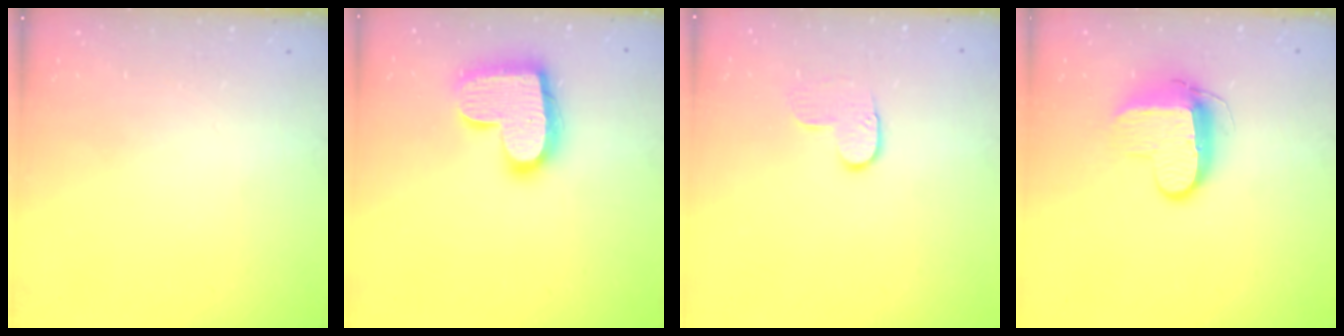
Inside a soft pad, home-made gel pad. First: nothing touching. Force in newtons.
{"total": 17.0, "press": 17.0, "slide": 1.1}
{"total": 5.4, "press": 5.4, "slide": 0.3}
{"total": 10.2, "press": 10.1, "slide": 0.8}